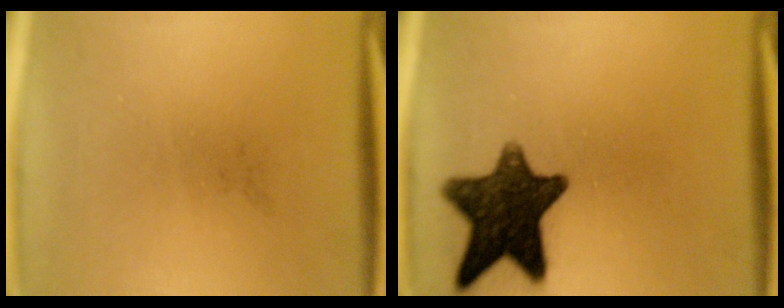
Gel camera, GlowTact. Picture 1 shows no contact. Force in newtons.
{"total": 13.5}